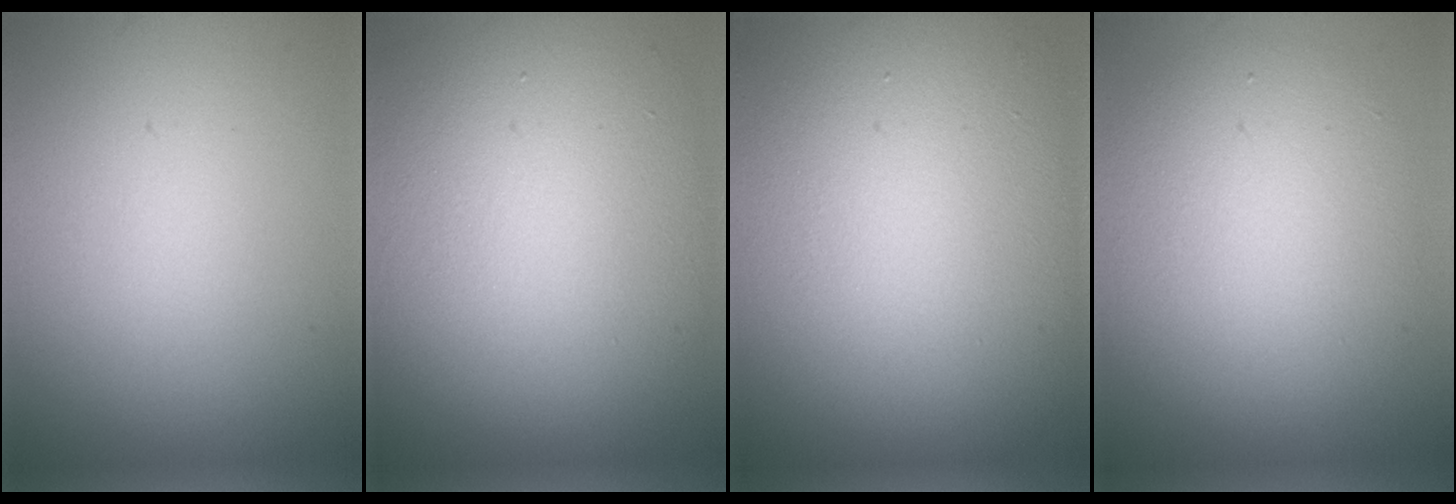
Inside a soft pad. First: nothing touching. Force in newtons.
{"total": 14.6, "press": 14.6, "slide": 0.7}
{"total": 17.6, "press": 17.5, "slide": 0.9}
{"total": 7.8, "press": 7.8, "slide": 0.5}